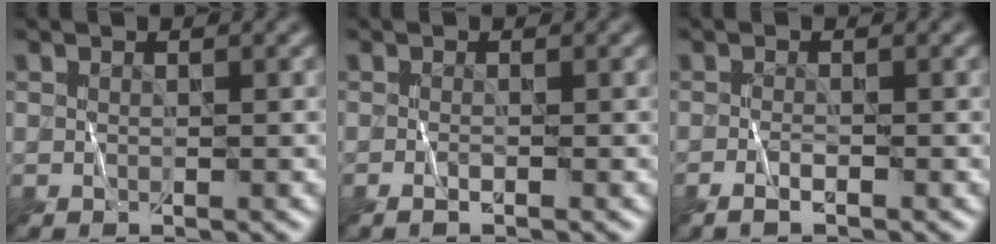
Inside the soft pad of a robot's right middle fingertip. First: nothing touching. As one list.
[{"total": 0.9, "force": [-0.5, 0.1, 0.7], "torque": [-0.014, 0.000, -0.009]}, {"total": 1.5, "force": [-0.9, 0.3, 1.2], "torque": [-0.023, 0.001, -0.019]}]